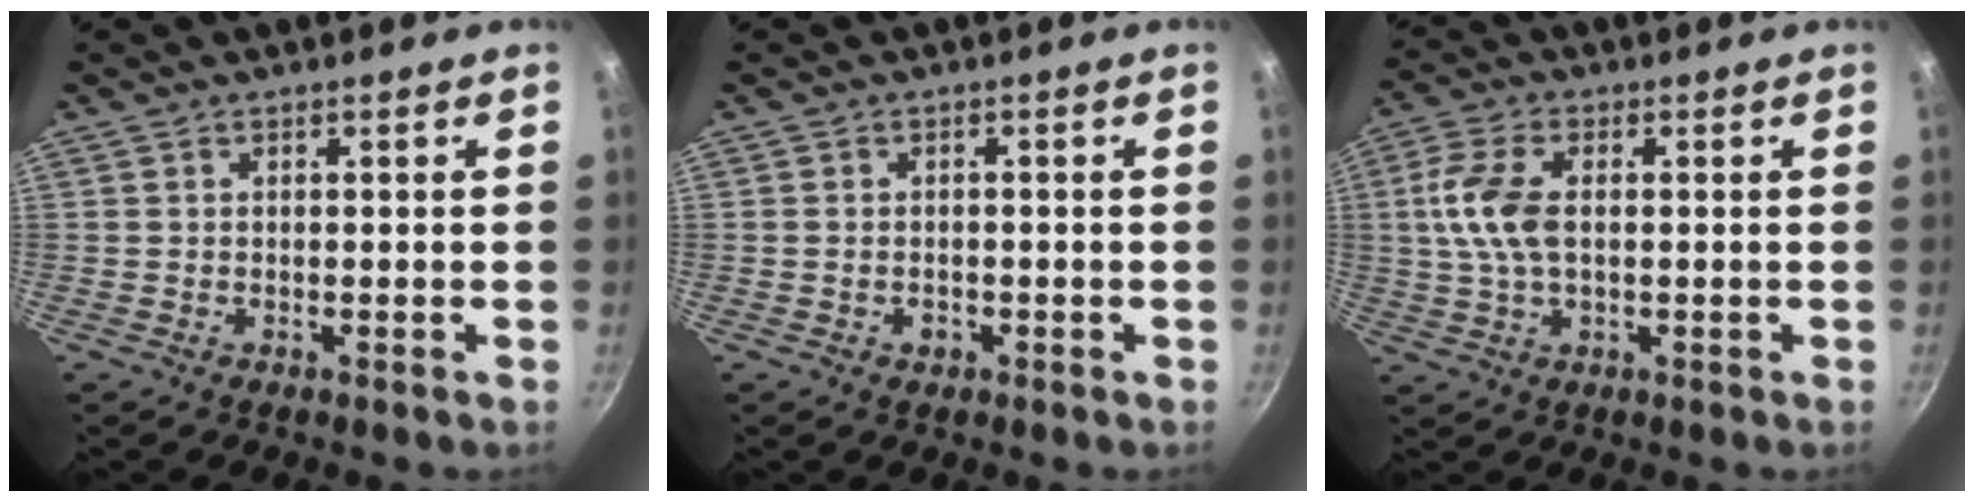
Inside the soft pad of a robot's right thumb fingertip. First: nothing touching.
{"total": 1.6, "force": [-0.6, 1.2, 0.8], "torque": [-0.015, 0.004, -0.010]}
{"total": 8.9, "force": [0.9, 4.9, 7.4], "torque": [-0.152, 0.010, 0.012]}